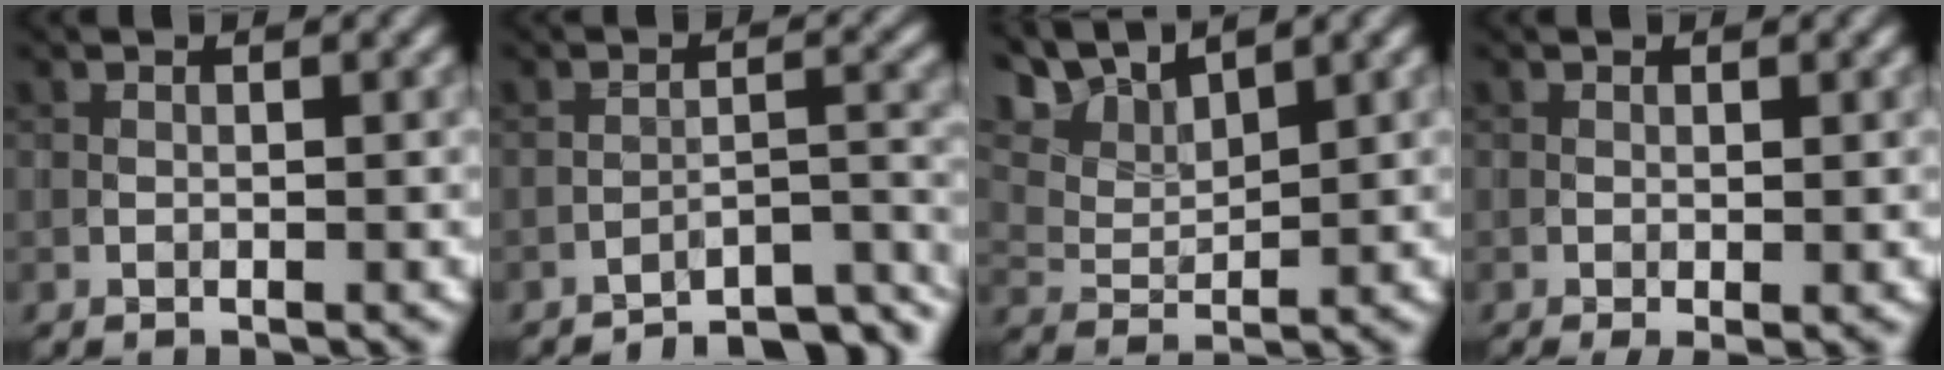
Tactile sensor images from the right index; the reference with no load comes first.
{"total": 8.4, "force": [-7.9, 1.7, 2.4], "torque": [-0.024, 0.004, -0.106]}
{"total": 5.9, "force": [5.0, 1.6, 2.6], "torque": [-0.067, 0.015, 0.078]}
{"total": 1.0, "force": [-0.1, 0.3, 0.9], "torque": [-0.018, -0.006, -0.003]}